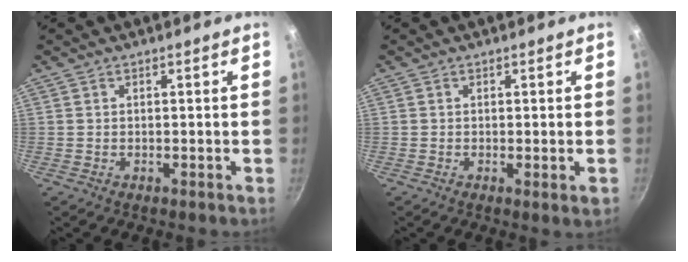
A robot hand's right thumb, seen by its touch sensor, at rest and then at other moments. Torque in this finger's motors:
{"motor_torque": [-0.98, 0.19, -0.44, -0.26, -0.15]}